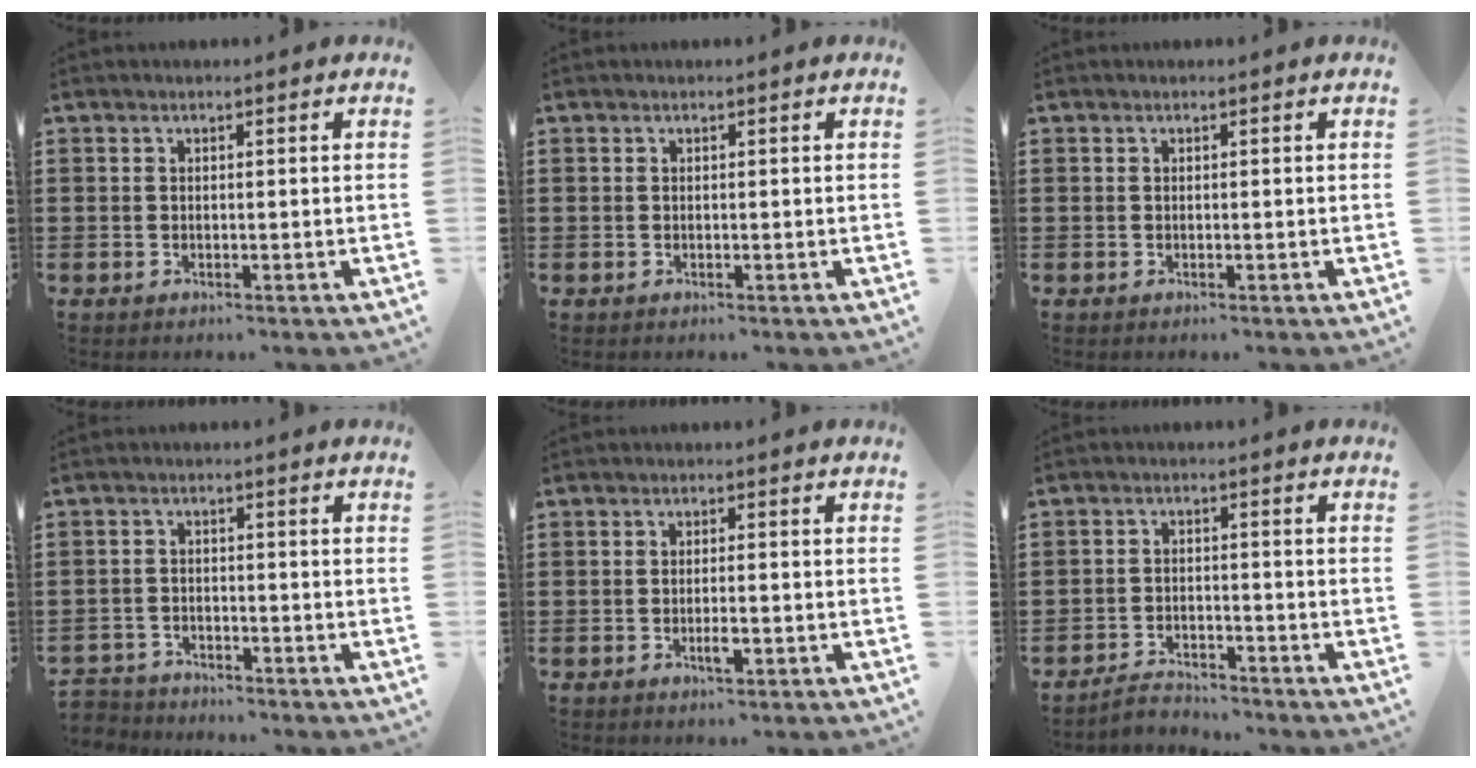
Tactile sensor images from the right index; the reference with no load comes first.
{"total": 0.0}
{"total": 0.0}
{"total": 2.6, "force": [-2.5, 0.5, -0.3], "torque": [-0.004, 0.000, -0.056]}
{"total": 2.6, "force": [-0.9, 0.5, 2.3], "torque": [-0.048, -0.003, -0.018]}
{"total": 2.8, "force": [-2.8, 0.5, 0.2], "torque": [-0.012, 0.004, -0.059]}